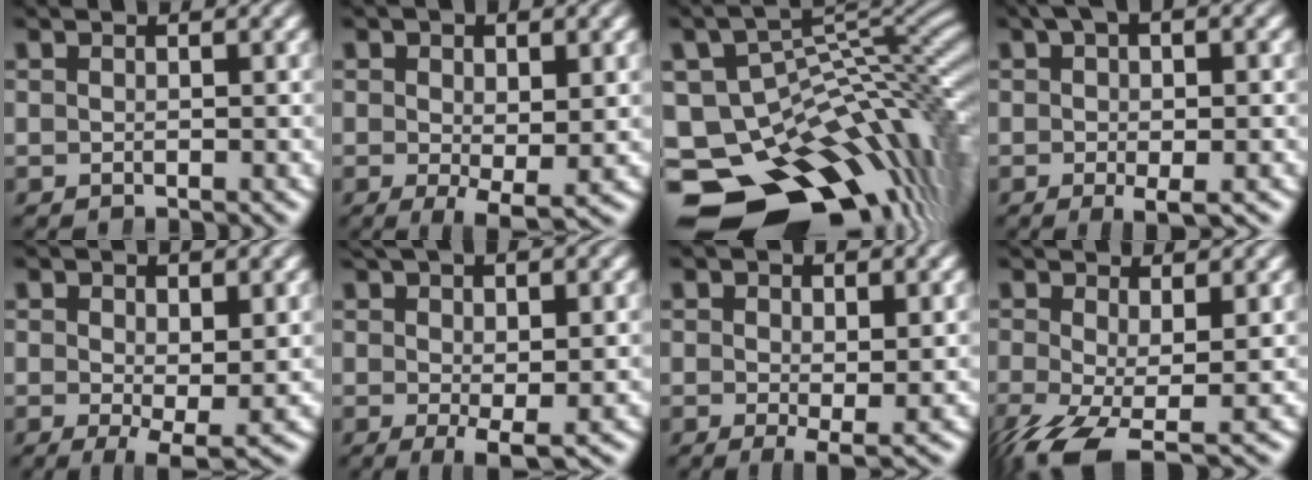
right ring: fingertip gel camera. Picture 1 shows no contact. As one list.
[{"total": 3.8, "force": [-1.4, 1.6, 3.1], "torque": [-0.055, -0.025, -0.011]}, {"total": 23.1, "force": [-10.8, 14.8, 14.1], "torque": [-0.228, -0.074, -0.142]}, {"total": 3.8, "force": [0.0, 1.0, 3.6], "torque": [-0.058, -0.001, 0.002]}, {"total": 3.9, "force": [-1.5, 1.6, 3.2], "torque": [-0.058, -0.030, -0.012]}, {"total": 3.9, "force": [-0.5, 1.1, 3.7], "torque": [-0.059, -0.015, 0.003]}, {"total": 2.3, "force": [-0.5, 0.8, 2.1], "torque": [-0.034, -0.011, -0.004]}, {"total": 5.7, "force": [-3.3, 2.5, 4.0], "torque": [-0.101, -0.057, -0.026]}]